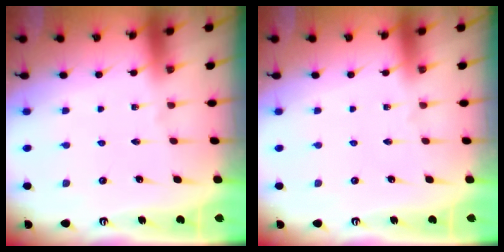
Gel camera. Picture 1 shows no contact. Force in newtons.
{"total": 0.0}